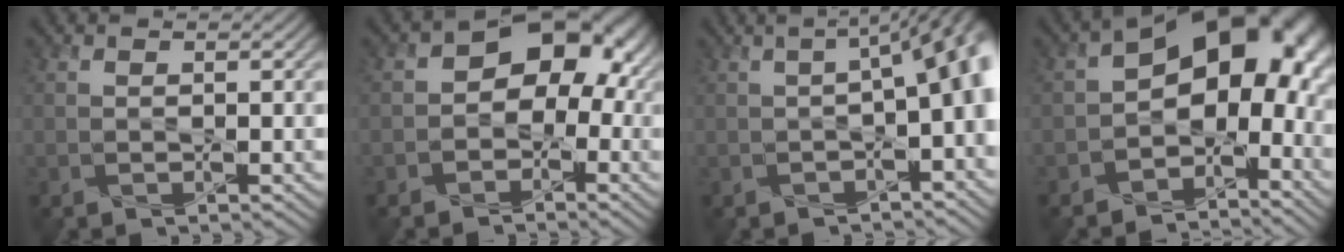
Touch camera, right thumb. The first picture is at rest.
{"total": 8.8, "force": [-0.7, 6.5, 5.9], "torque": [-0.067, 0.003, -0.026]}
{"total": 7.7, "force": [-0.4, 2.7, 7.2], "torque": [-0.097, -0.001, -0.003]}
{"total": 14.0, "force": [-1.9, 9.1, 10.5], "torque": [-0.128, -0.004, -0.039]}